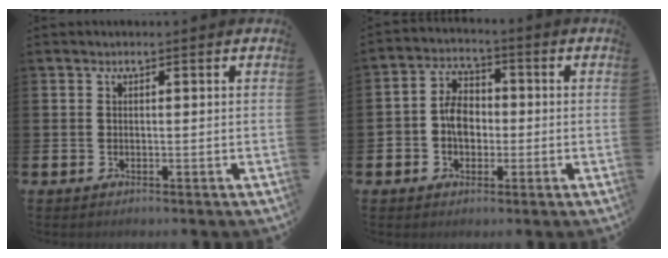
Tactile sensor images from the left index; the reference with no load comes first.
{"total": 5.2, "force": [-0.5, 4.0, 3.3], "torque": [-0.054, 0.008, -0.014]}